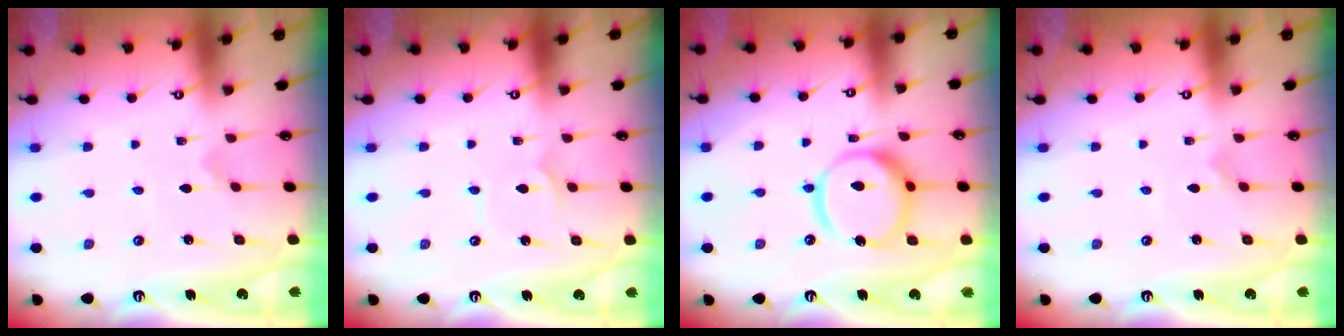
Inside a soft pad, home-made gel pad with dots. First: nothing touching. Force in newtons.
{"total": 1.1, "press": 1.1, "slide": 0.1}
{"total": 13.9, "press": 13.8, "slide": 1.5}
{"total": 0.0}